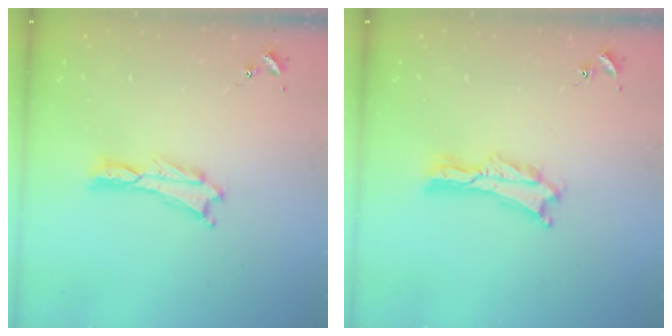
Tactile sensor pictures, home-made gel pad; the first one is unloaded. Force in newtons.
{"total": 1.4, "press": 1.4, "slide": 0.3}